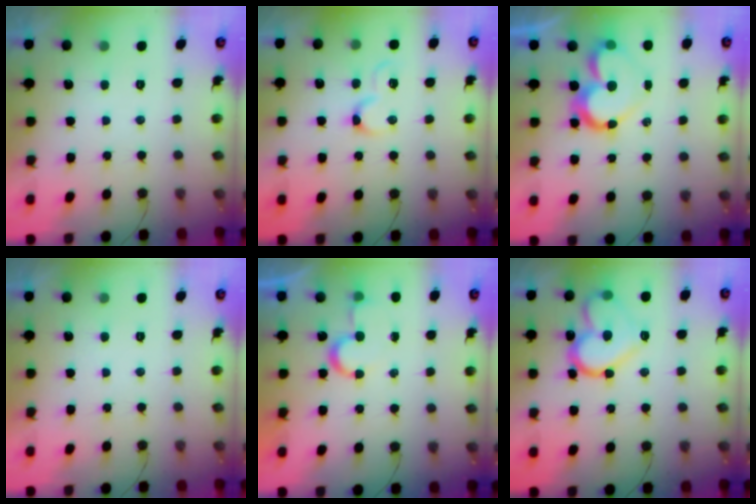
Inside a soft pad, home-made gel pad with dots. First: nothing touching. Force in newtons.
{"total": 4.9, "press": 4.9, "slide": 0.8}
{"total": 11.6, "press": 11.5, "slide": 1.2}
{"total": 2.0, "press": 2.0, "slide": 0.1}
{"total": 5.3, "press": 5.3, "slide": 0.4}
{"total": 16.2, "press": 16.2, "slide": 1.4}